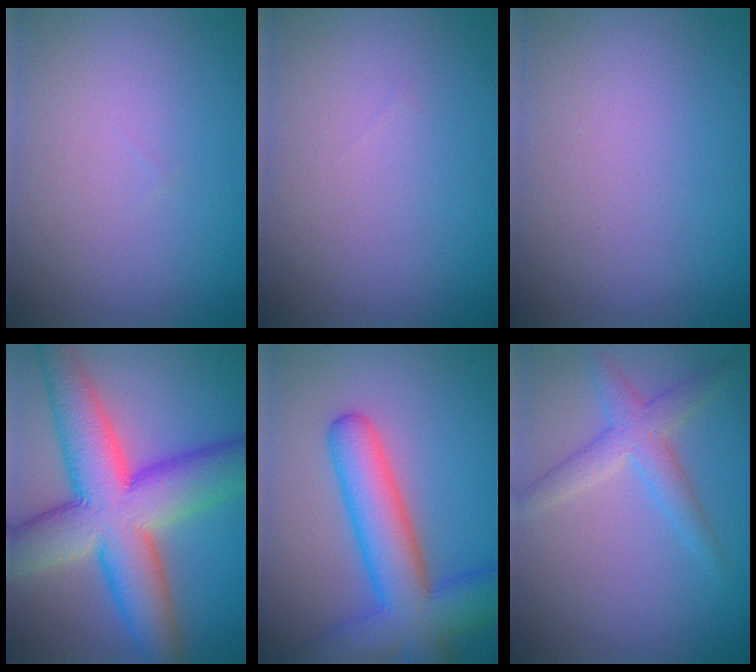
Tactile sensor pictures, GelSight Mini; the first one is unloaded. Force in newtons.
{"total": 0.0}
{"total": 0.0}
{"total": 12.6, "press": 12.6, "slide": 0.3}
{"total": 8.4, "press": 8.4, "slide": 0.4}
{"total": 3.0, "press": 3.0, "slide": 0.1}